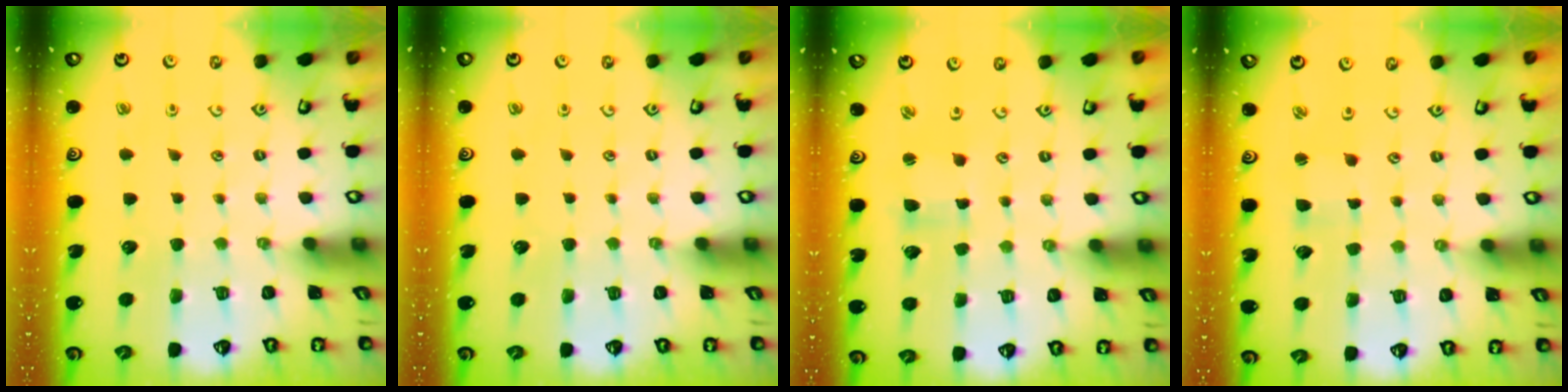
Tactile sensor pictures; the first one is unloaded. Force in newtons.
{"total": 0.0}
{"total": 1.8, "press": 1.8, "slide": 0.3}
{"total": 2.2, "press": 2.2, "slide": 0.1}